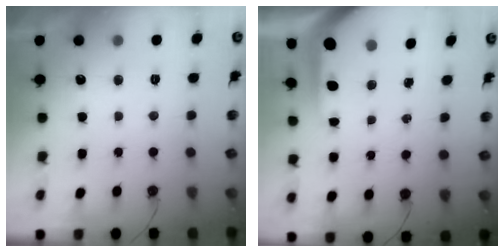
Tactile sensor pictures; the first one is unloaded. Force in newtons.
{"total": 7.4, "press": 7.4, "slide": 0.7}